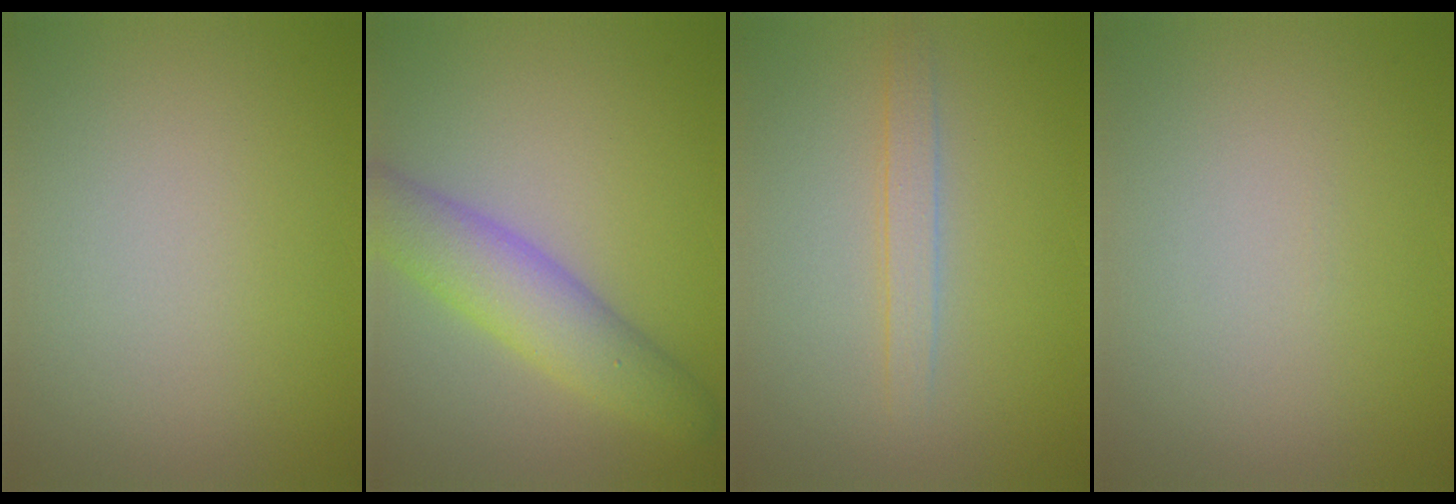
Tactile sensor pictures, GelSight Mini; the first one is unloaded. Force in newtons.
{"total": 5.2, "press": 5.2, "slide": 0.2}
{"total": 1.7, "press": 1.7, "slide": 0.1}
{"total": 0.0}